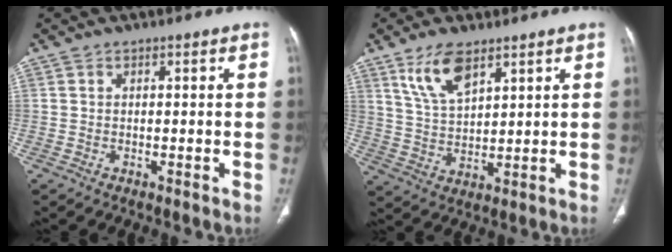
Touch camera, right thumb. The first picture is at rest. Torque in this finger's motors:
{"motor_torque": [-0.76, 0.79, 0.16, 0.20, 0.05]}